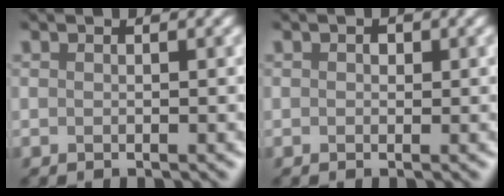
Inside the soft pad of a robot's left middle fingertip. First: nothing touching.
{"total": 0.8, "force": [0.1, -0.4, -0.7], "torque": [0.006, 0.001, 0.010]}